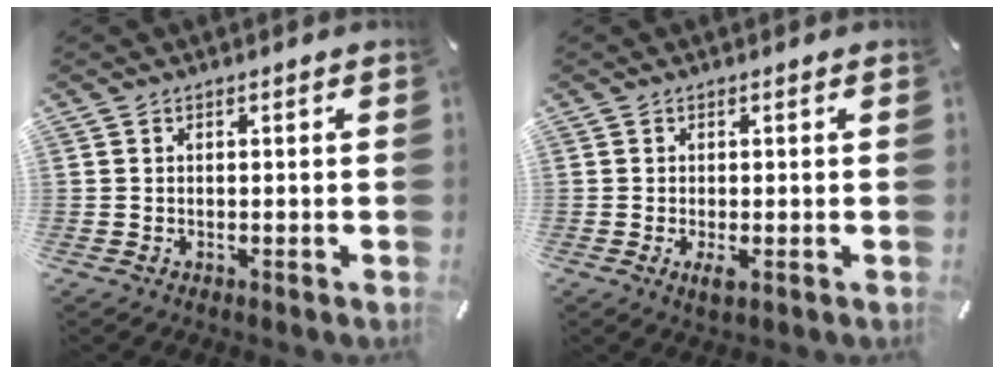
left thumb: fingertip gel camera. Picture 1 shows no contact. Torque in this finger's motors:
{"motor_torque": [0.32, 0.37, 0.13, -0.09, 0.00]}